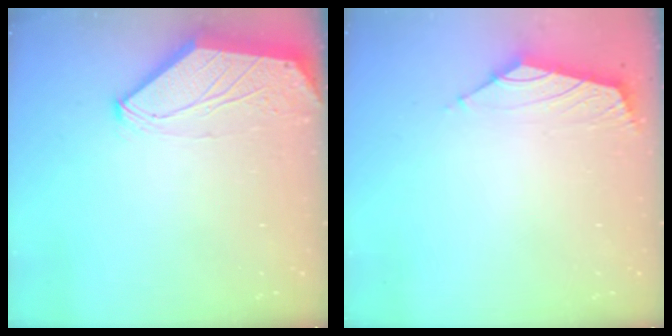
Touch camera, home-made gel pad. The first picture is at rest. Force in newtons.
{"total": 1.6, "press": 1.5, "slide": 0.7}